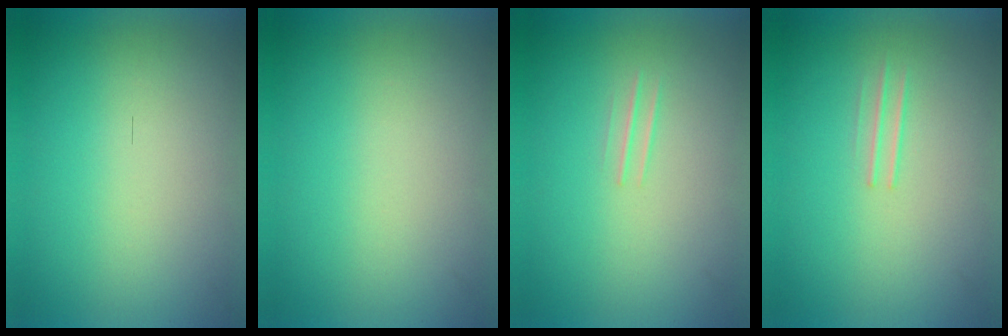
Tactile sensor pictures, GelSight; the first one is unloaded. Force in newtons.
{"total": 0.0}
{"total": 1.1}
{"total": 1.2}